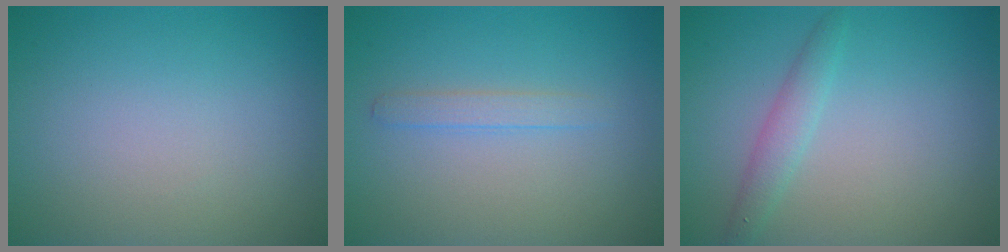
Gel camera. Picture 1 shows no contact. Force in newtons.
{"total": 1.3, "press": 1.3, "slide": 0.1}
{"total": 1.8, "press": 1.8, "slide": 0.0}